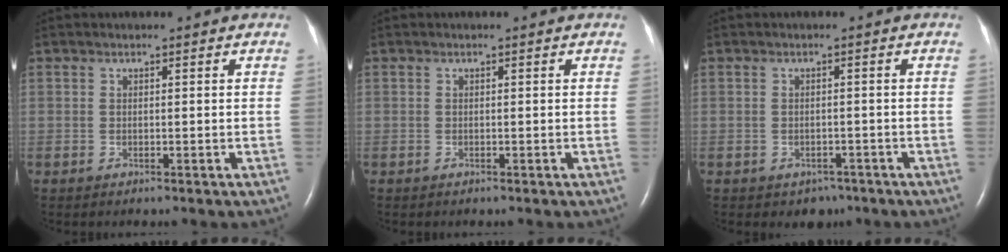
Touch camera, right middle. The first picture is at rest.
{"total": 0.0}
{"total": 2.5, "force": [-1.7, 1.8, 0.6], "torque": [-0.007, 0.007, -0.015]}